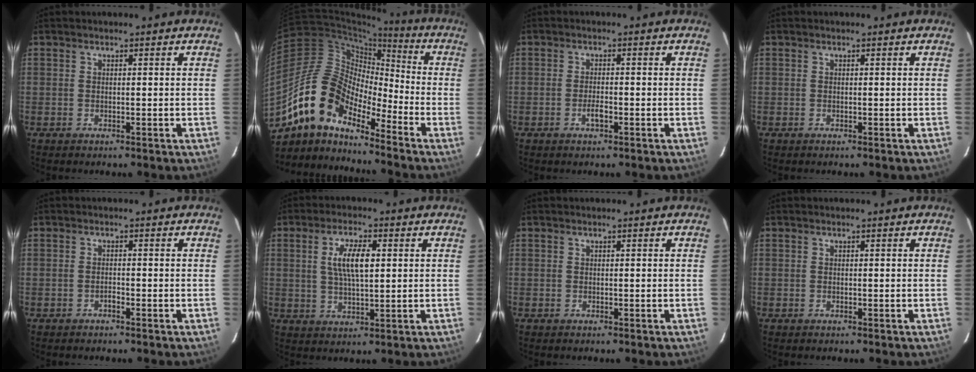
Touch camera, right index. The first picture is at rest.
{"total": 14.3, "force": [-11.0, 5.5, 7.3], "torque": [-0.122, 0.012, -0.222]}
{"total": 2.3, "force": [-1.1, 0.7, 1.9], "torque": [-0.039, 0.000, -0.020]}
{"total": 0.0}
{"total": 0.8, "force": [-0.7, 0.2, 0.4], "torque": [-0.008, 0.003, -0.014]}
{"total": 7.2, "force": [1.6, 2.4, 6.7], "torque": [-0.124, 0.005, 0.031]}
{"total": 0.0}
{"total": 0.0}